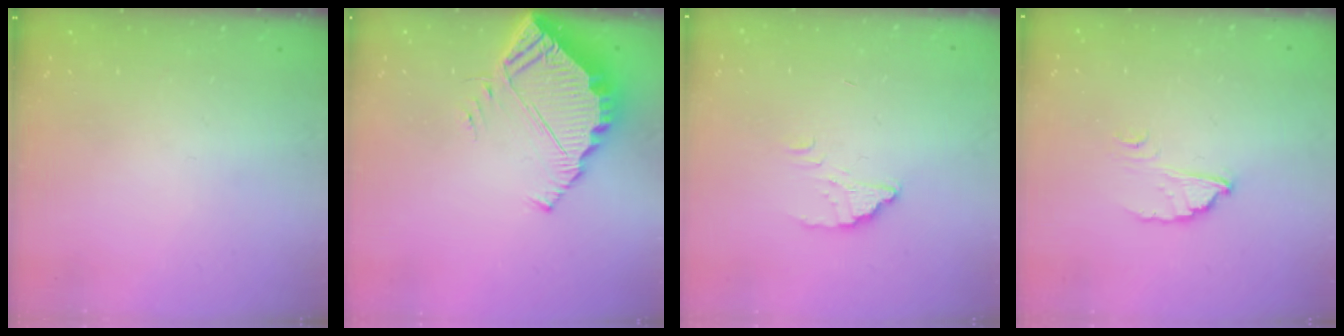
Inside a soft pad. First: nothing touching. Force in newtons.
{"total": 6.1, "press": 6.1, "slide": 0.4}
{"total": 2.6, "press": 2.6, "slide": 0.2}
{"total": 4.1, "press": 4.1, "slide": 0.1}